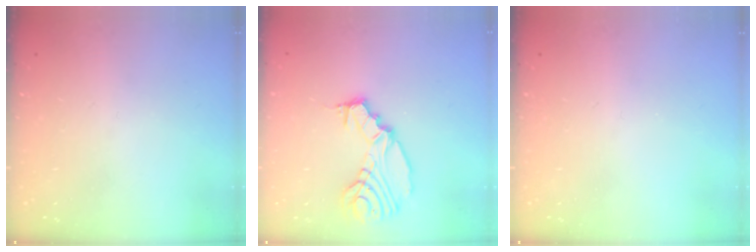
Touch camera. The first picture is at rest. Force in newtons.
{"total": 11.6, "press": 10.9, "slide": 3.9}
{"total": 0.0}